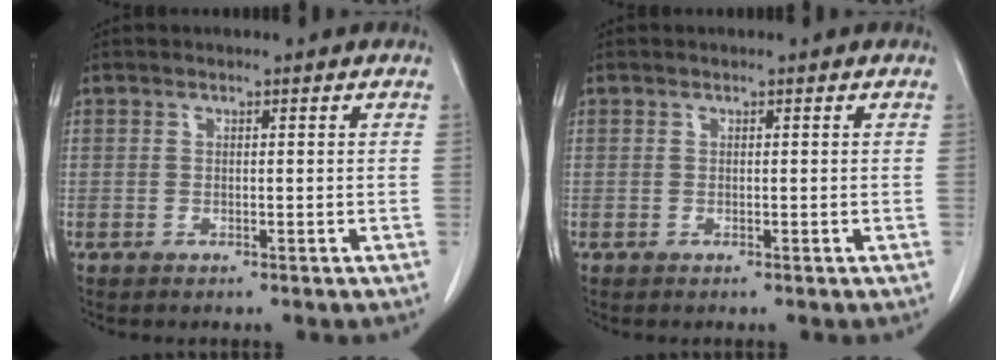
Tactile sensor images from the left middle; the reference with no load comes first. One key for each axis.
{"total": 0.0}